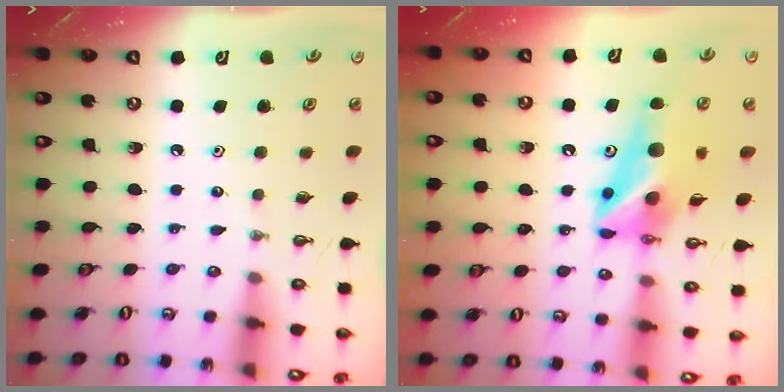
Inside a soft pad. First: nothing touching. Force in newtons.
{"total": 12.5, "press": 12.3, "slide": 1.9}